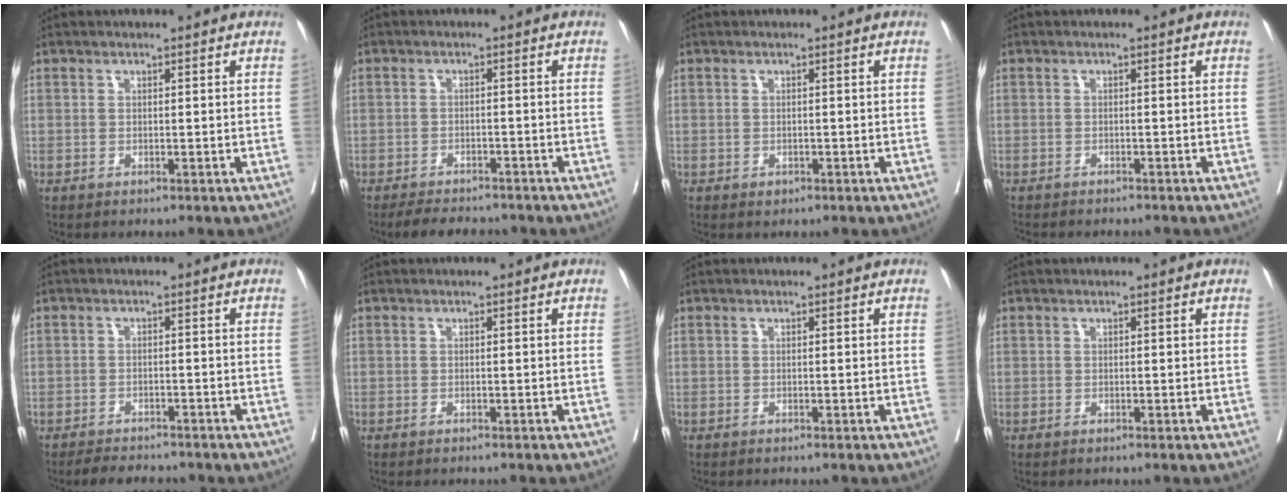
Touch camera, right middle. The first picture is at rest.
{"total": 6.5, "force": [-5.8, 1.9, 2.1], "torque": [-0.029, -0.007, -0.085]}
{"total": 0.8, "force": [-0.4, 0.6, 0.3], "torque": [-0.006, 0.002, -0.002]}
{"total": 5.9, "force": [-5.3, 1.3, 2.2], "torque": [-0.025, -0.005, -0.069]}
{"total": 4.9, "force": [-4.5, 1.4, 1.3], "torque": [-0.019, -0.008, -0.068]}
{"total": 0.9, "force": [-0.8, 0.2, 0.3], "torque": [-0.006, -0.002, -0.013]}
{"total": 0.0}
{"total": 0.0}